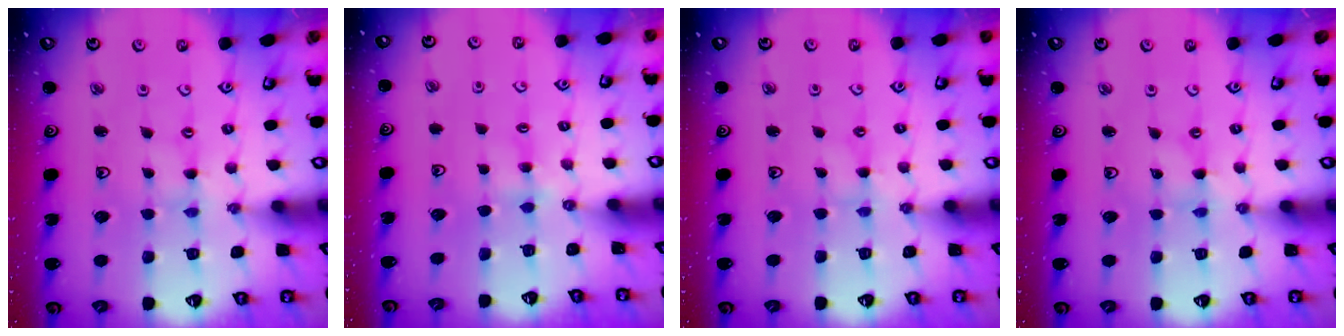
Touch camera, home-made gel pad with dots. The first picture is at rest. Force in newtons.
{"total": 2.8, "press": 2.8, "slide": 0.4}
{"total": 1.1, "press": 1.1, "slide": 0.3}
{"total": 0.0}